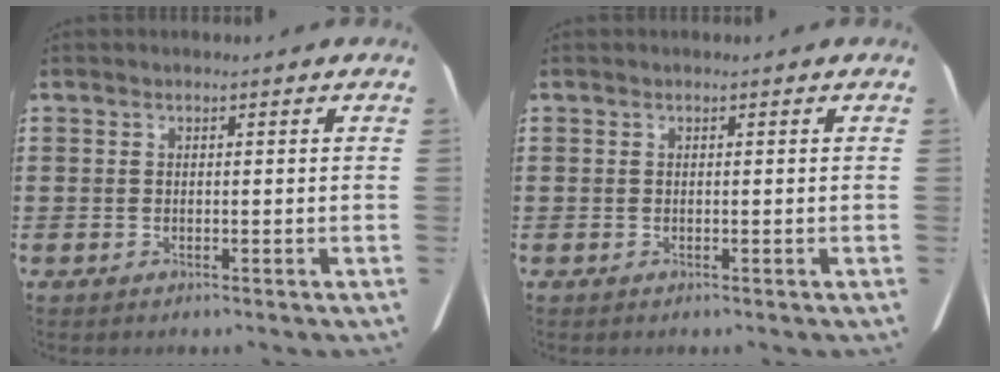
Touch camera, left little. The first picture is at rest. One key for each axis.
{"total": 0.0}